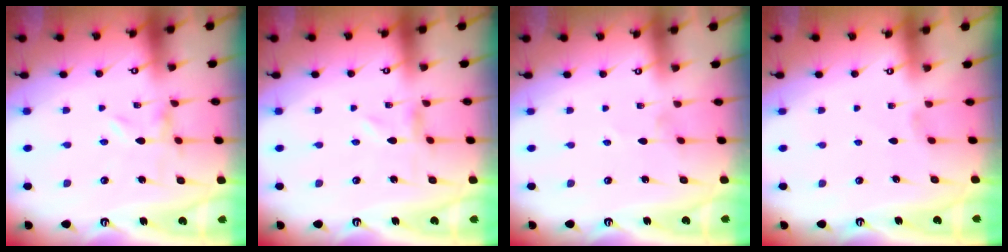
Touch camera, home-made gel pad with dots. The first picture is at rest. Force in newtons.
{"total": 0.0}
{"total": 0.0}
{"total": 1.0, "press": 0.9, "slide": 0.4}